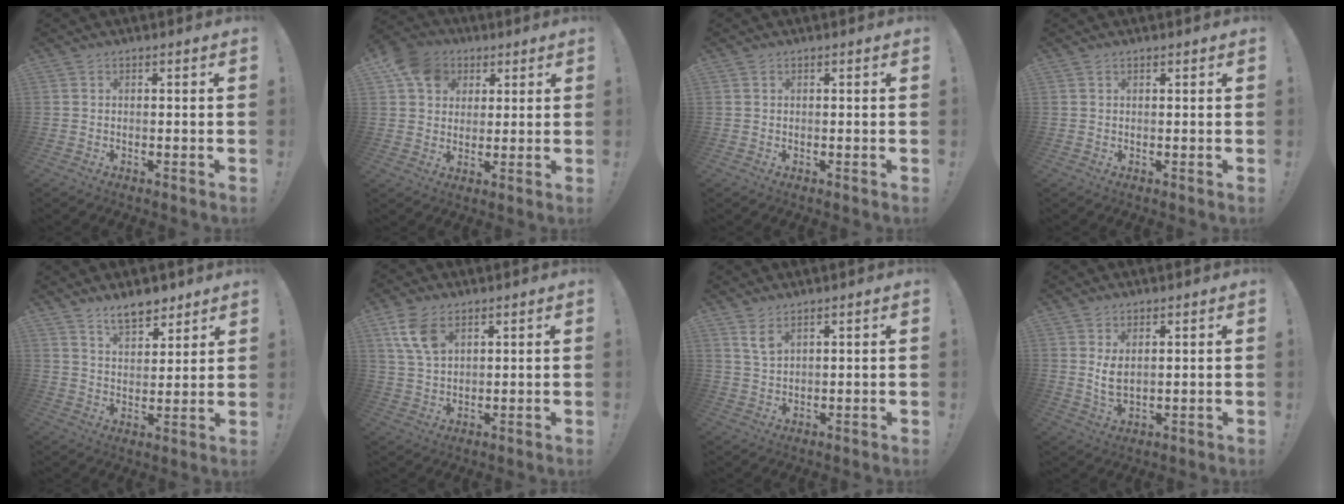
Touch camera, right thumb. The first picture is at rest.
{"total": 11.1, "force": [4.3, 9.2, 4.4], "torque": [-0.060, -0.014, 0.086]}
{"total": 0.0}
{"total": 0.6, "force": [0.5, 0.1, 0.3], "torque": [0.001, -0.003, 0.009]}
{"total": 8.8, "force": [6.8, 4.3, 3.7], "torque": [-0.047, -0.043, 0.127]}
{"total": 9.0, "force": [4.8, 5.2, 5.6], "torque": [-0.106, -0.014, 0.093]}
{"total": 4.6, "force": [3.0, 2.0, 2.8], "torque": [-0.043, -0.018, 0.055]}
{"total": 4.9, "force": [1.8, 2.5, 3.8], "torque": [-0.071, -0.016, 0.029]}